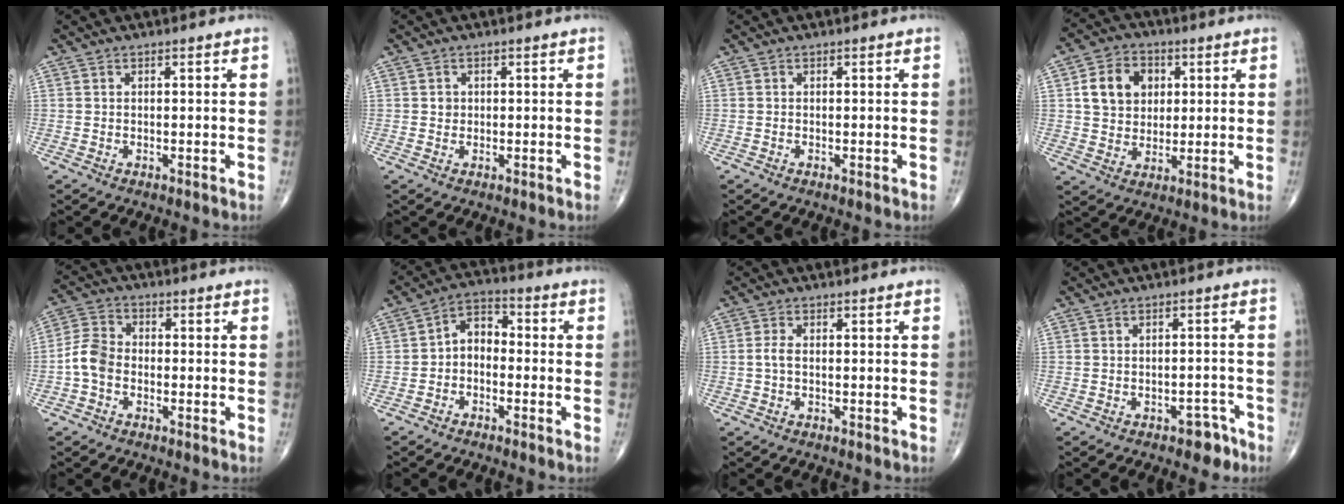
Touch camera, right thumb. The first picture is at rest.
{"total": 1.2, "force": [0.2, 1.2, 0.4], "torque": [-0.002, 0.002, 0.003]}
{"total": 0.0}
{"total": 10.3, "force": [2.6, 8.3, 5.5], "torque": [-0.060, -0.002, 0.044]}
{"total": 6.0, "force": [-1.8, 4.3, 3.7], "torque": [-0.070, 0.021, -0.048]}
{"total": 5.8, "force": [-1.1, 4.1, 4.0], "torque": [-0.047, 0.031, -0.038]}
{"total": 1.9, "force": [-0.2, 0.9, 1.6], "torque": [-0.036, 0.001, -0.005]}
{"total": 4.1, "force": [-2.8, 2.3, 2.0], "torque": [-0.008, 0.026, -0.032]}